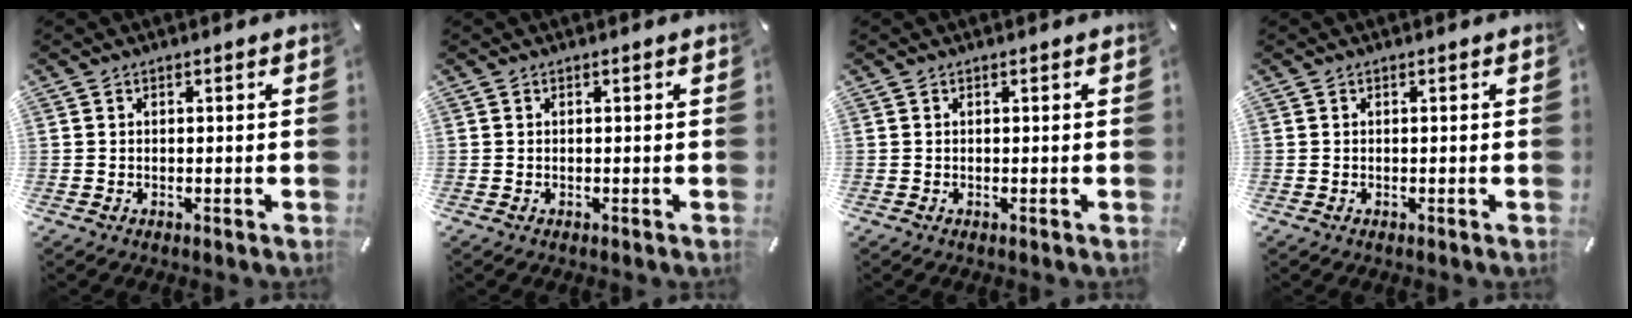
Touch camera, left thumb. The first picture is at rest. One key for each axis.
{"total": 0.0}
{"total": 0.0}
{"total": 0.0}